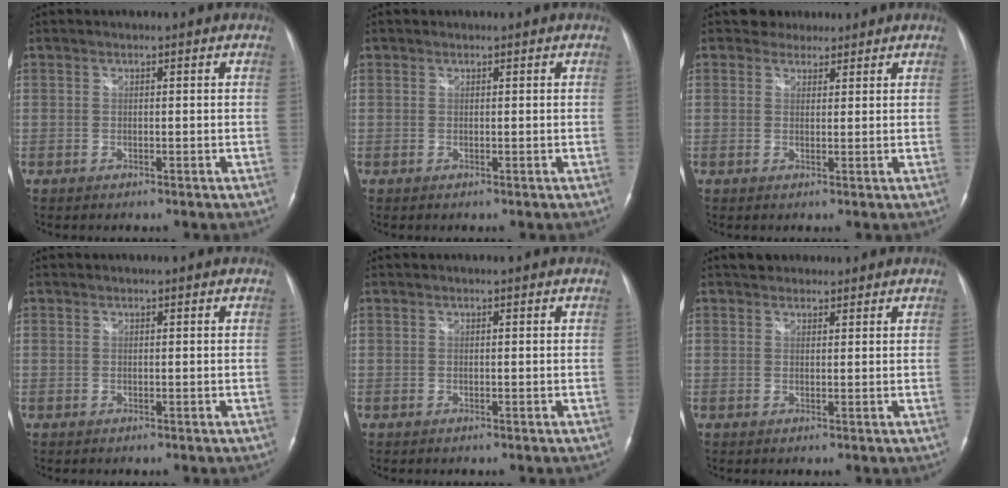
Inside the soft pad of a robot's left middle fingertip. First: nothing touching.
{"total": 0.0}
{"total": 2.5, "force": [2.1, 1.4, -0.2], "torque": [0.004, 0.009, 0.029]}
{"total": 0.0}
{"total": 0.0}
{"total": 3.2, "force": [2.7, 1.7, 0.8], "torque": [-0.011, 0.021, 0.040]}